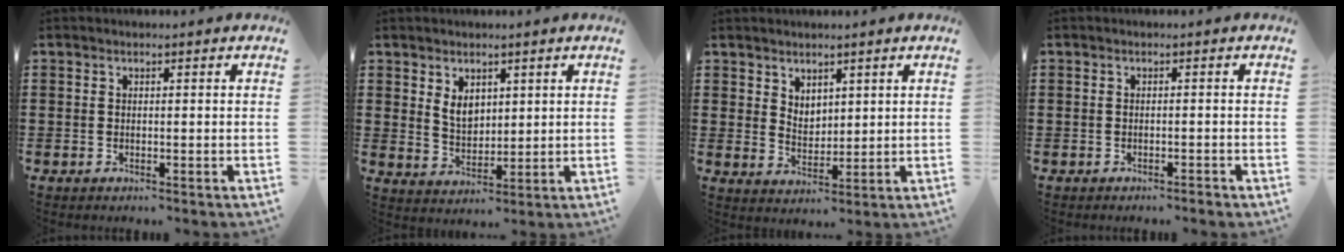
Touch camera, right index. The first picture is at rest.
{"total": 4.2, "force": [1.9, 2.8, 2.5], "torque": [-0.049, 0.006, 0.033]}
{"total": 3.4, "force": [2.8, 1.9, 0.3], "torque": [-0.014, 0.001, 0.053]}
{"total": 0.7, "force": [-0.7, 0.0, 0.2], "torque": [-0.006, -0.002, -0.014]}